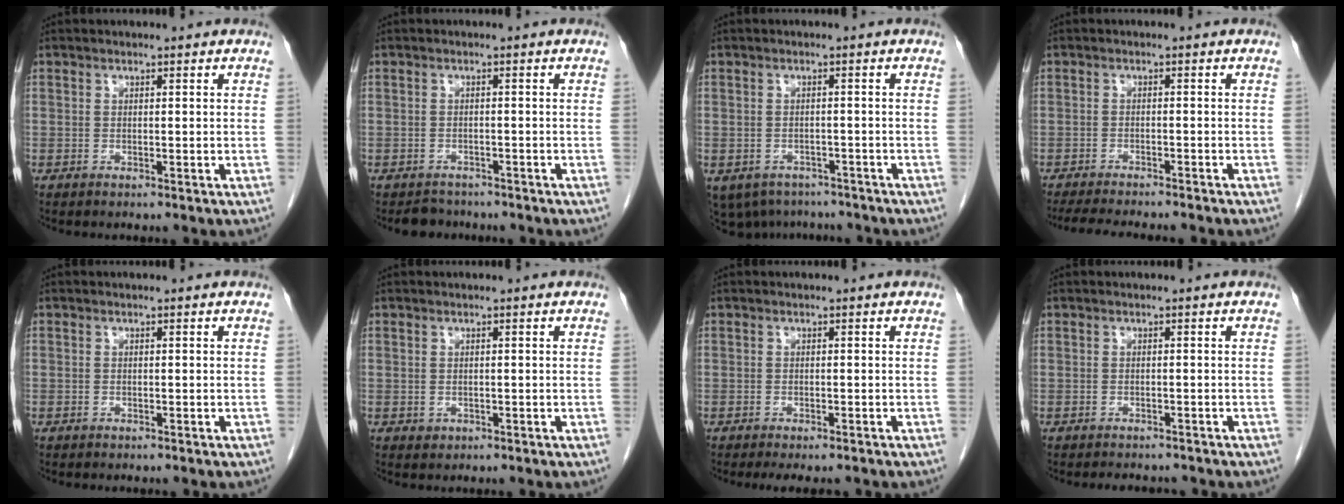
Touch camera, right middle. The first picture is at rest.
{"total": 2.6, "force": [-2.3, 1.1, -0.2], "torque": [-0.006, -0.003, -0.035]}
{"total": 9.2, "force": [-7.0, 5.5, 2.4], "torque": [-0.057, 0.000, -0.085]}
{"total": 10.6, "force": [-9.3, 1.3, 4.8], "torque": [-0.067, -0.016, -0.128]}
{"total": 0.0}
{"total": 0.6, "force": [-0.2, 0.6, 0.2], "torque": [-0.007, -0.001, 0.002]}
{"total": 4.4, "force": [-3.7, 1.2, 2.1], "torque": [-0.023, -0.010, -0.049]}
{"total": 3.8, "force": [-3.5, 1.2, 0.9], "torque": [-0.013, -0.004, -0.044]}